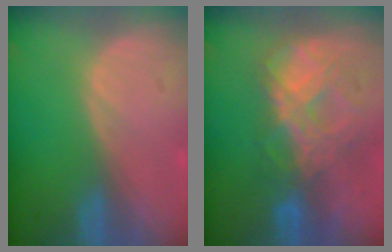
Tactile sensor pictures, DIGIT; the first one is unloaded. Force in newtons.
{"total": 8.3, "press": 7.4, "slide": 3.7}